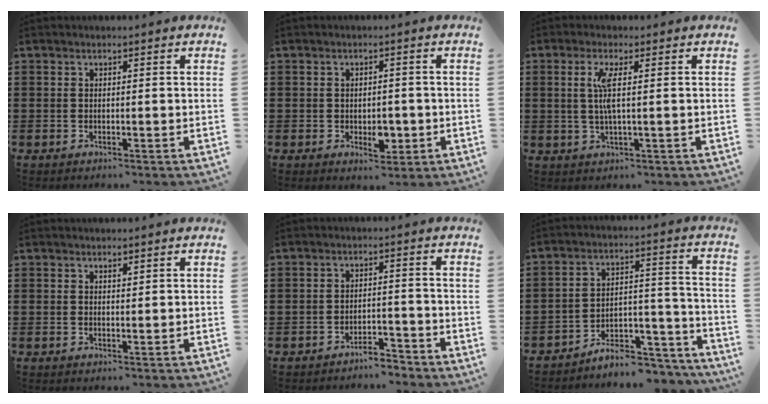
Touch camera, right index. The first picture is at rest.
{"total": 4.0, "force": [-1.1, 2.3, 3.1], "torque": [-0.045, 0.002, -0.020]}
{"total": 4.0, "force": [0.5, 0.2, 4.0], "torque": [-0.092, -0.009, 0.001]}
{"total": 0.8, "force": [0.7, 0.3, 0.1], "torque": [-0.003, 0.002, 0.013]}
{"total": 3.3, "force": [-3.3, 0.3, 0.1], "torque": [-0.008, 0.002, -0.068]}
{"total": 5.7, "force": [-5.3, 1.6, 1.4], "torque": [-0.020, 0.013, -0.103]}